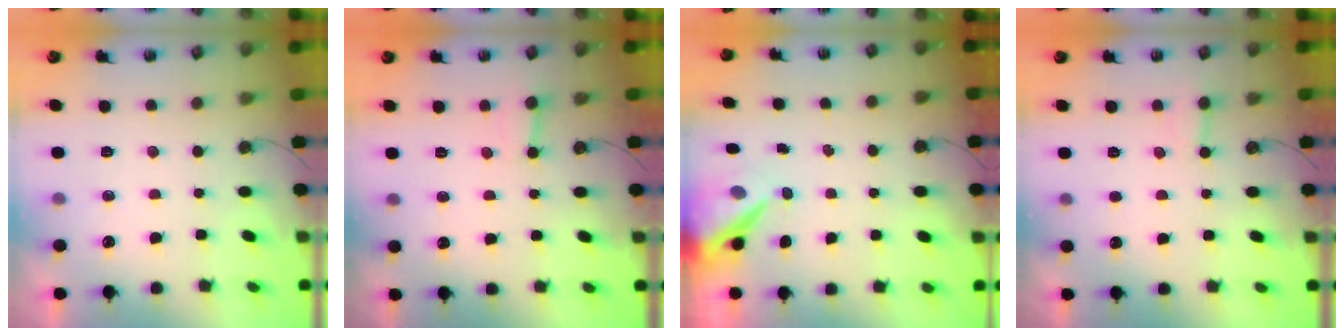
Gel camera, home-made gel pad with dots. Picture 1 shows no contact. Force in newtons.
{"total": 5.0, "press": 5.0, "slide": 0.6}
{"total": 8.0, "press": 8.0, "slide": 1.0}
{"total": 3.8, "press": 3.8, "slide": 0.4}